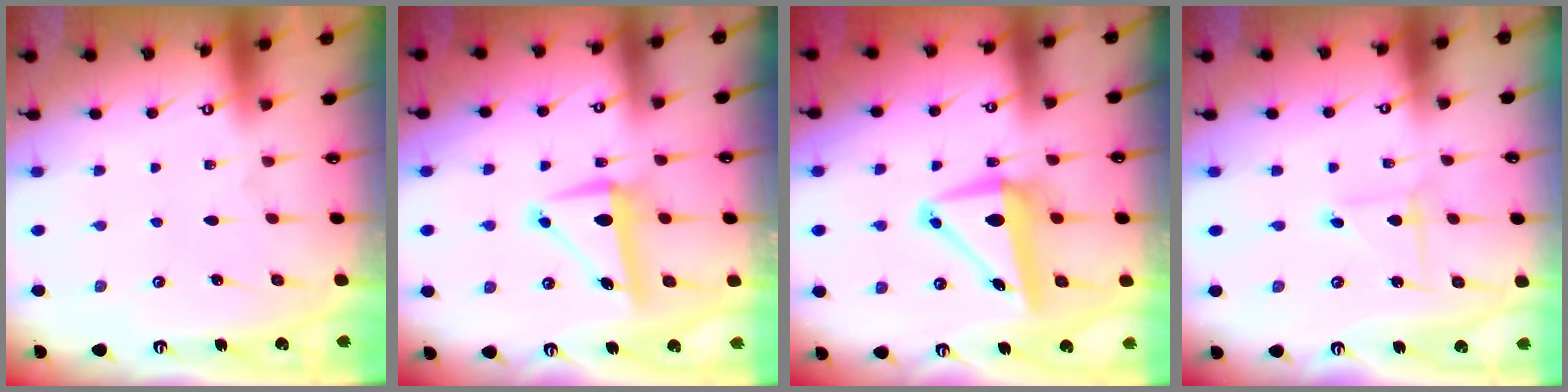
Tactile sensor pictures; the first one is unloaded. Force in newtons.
{"total": 7.9, "press": 7.9, "slide": 0.8}
{"total": 9.8, "press": 9.6, "slide": 1.7}
{"total": 1.5, "press": 1.5, "slide": 0.1}